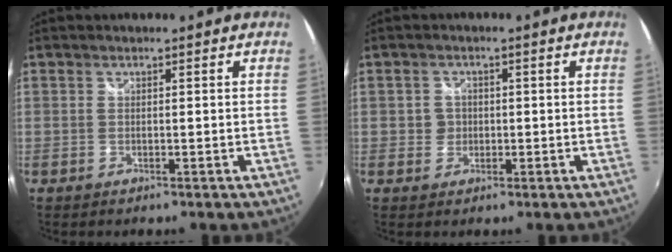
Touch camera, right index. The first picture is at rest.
{"total": 2.5, "force": [-0.3, 2.5, 0.4], "torque": [-0.005, 0.003, -0.007]}